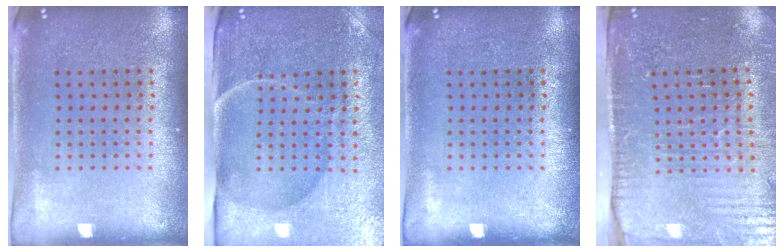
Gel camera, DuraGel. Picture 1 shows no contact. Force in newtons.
{"total": 4.7, "press": 4.0, "slide": 2.5}
{"total": 0.0}
{"total": 4.2, "press": 3.7, "slide": 2.1}